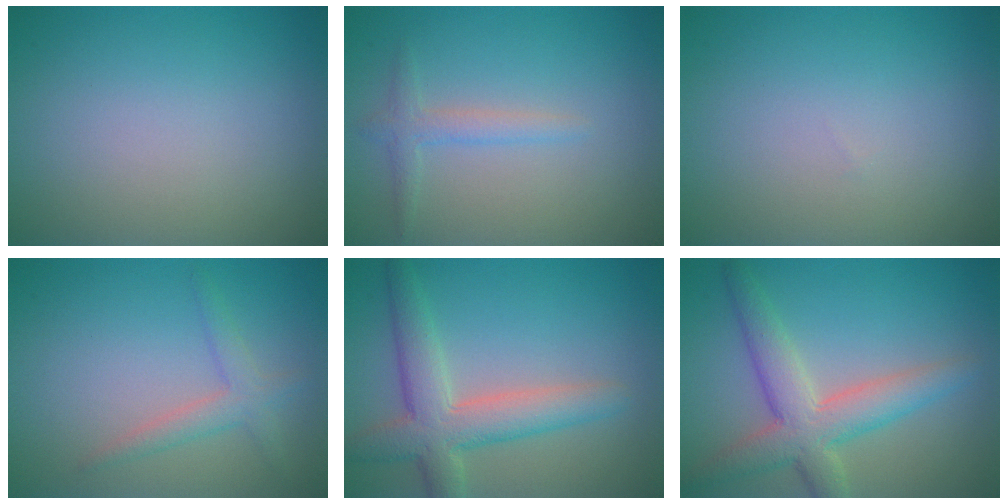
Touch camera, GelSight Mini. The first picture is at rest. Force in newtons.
{"total": 1.8, "press": 1.8, "slide": 0.1}
{"total": 0.0}
{"total": 2.1, "press": 2.1, "slide": 0.1}
{"total": 5.5, "press": 5.5, "slide": 0.3}
{"total": 5.6, "press": 5.6, "slide": 0.3}